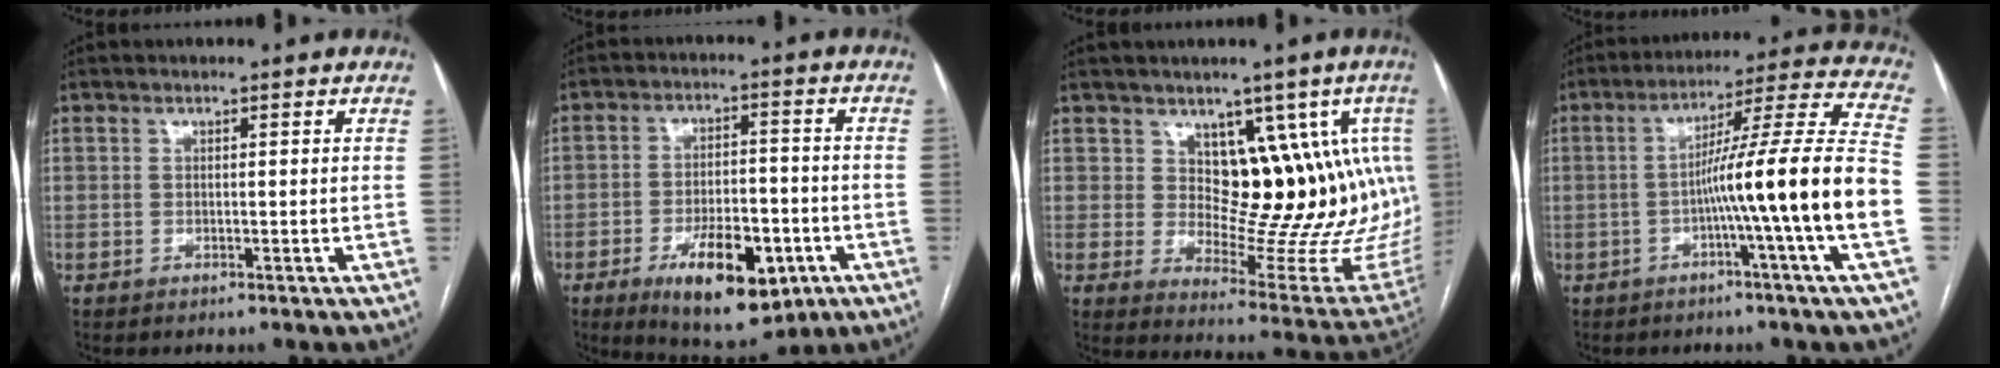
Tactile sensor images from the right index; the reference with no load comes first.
{"total": 13.5, "force": [-6.2, 5.4, 10.7], "torque": [-0.171, -0.004, -0.088]}
{"total": 14.6, "force": [5.0, 7.5, 11.5], "torque": [-0.119, -0.003, 0.070]}
{"total": 16.8, "force": [-4.1, -2.6, 16.1], "torque": [-0.240, 0.009, -0.075]}